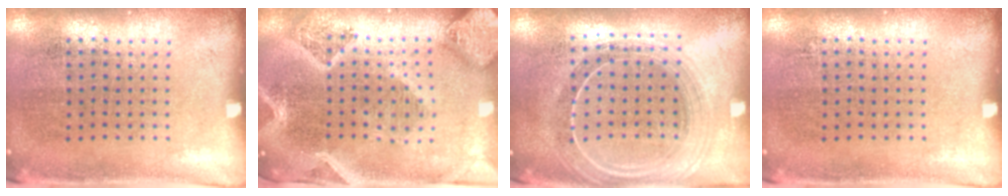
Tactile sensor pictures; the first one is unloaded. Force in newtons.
{"total": 3.5, "press": 2.9, "slide": 2.0}
{"total": 2.1, "press": 1.9, "slide": 1.0}
{"total": 0.0}